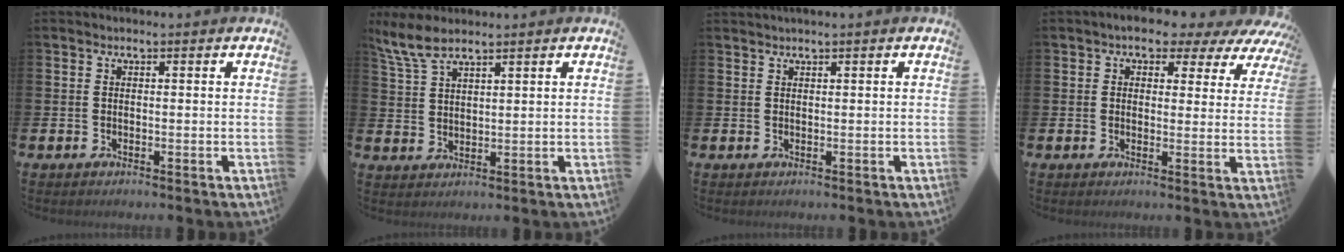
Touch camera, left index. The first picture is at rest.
{"total": 5.7, "force": [4.8, 1.4, 2.6], "torque": [-0.061, -0.014, 0.088]}
{"total": 0.7, "force": [0.7, -0.2, 0.3], "torque": [-0.007, 0.000, 0.014]}
{"total": 4.2, "force": [3.4, 2.1, 1.5], "torque": [-0.036, -0.022, 0.052]}